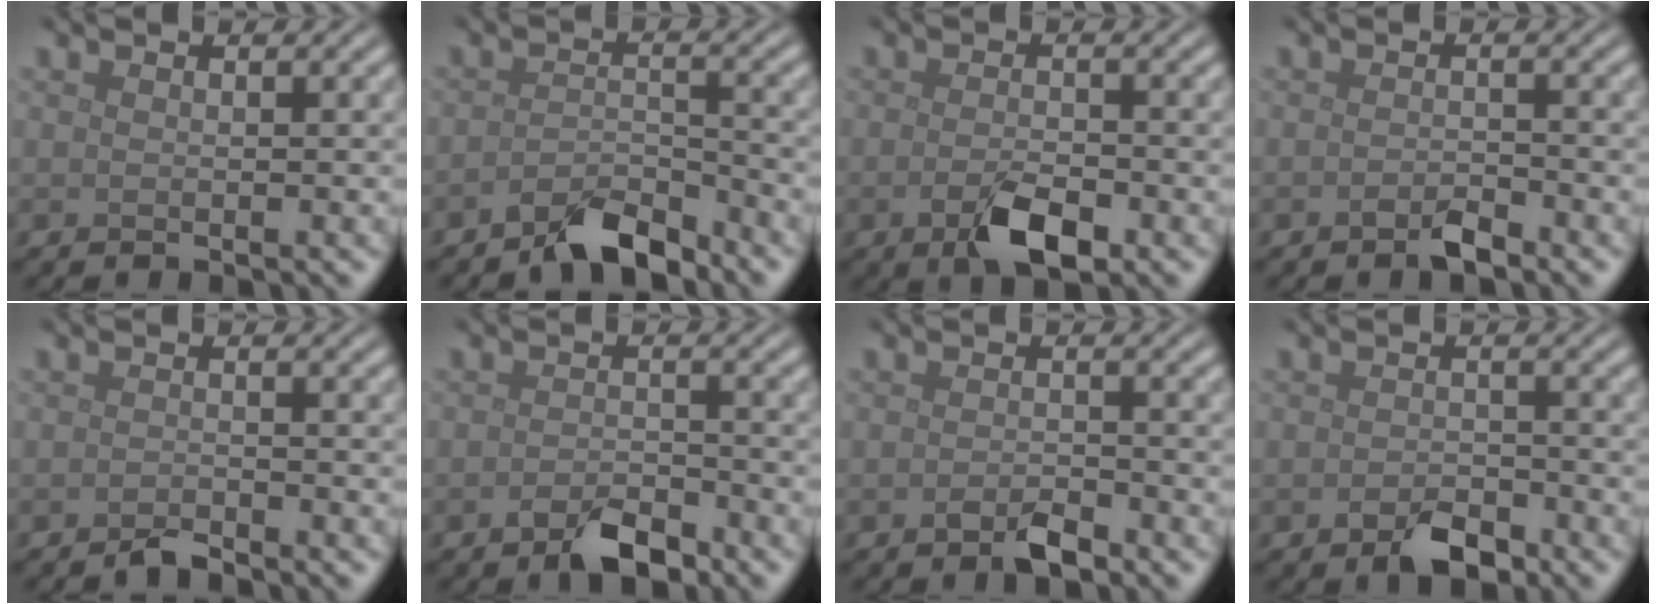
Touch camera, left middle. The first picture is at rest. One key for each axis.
{"total": 3.8, "fx": -3.2, "fy": 1.1, "fz": 1.7, "tx": -0.029, "ty": 0.004, "tz": -0.066}
{"total": 3.5, "fx": -1.6, "fy": 1.5, "fz": 2.7, "tx": -0.052, "ty": -0.006, "tz": -0.029}
{"total": 1.6, "fx": -1.2, "fy": 0.5, "fz": 1.0, "tx": -0.019, "ty": 0.000, "tz": -0.023}
{"total": 1.3, "fx": -1.2, "fy": 0.2, "fz": 0.5, "tx": -0.010, "ty": 0.001, "tz": -0.026}
{"total": 3.2, "fx": -2.2, "fy": 1.3, "fz": 1.9, "tx": -0.032, "ty": 0.002, "tz": -0.042}
{"total": 1.9, "fx": -1.3, "fy": 0.7, "fz": 1.3, "tx": -0.024, "ty": -0.001, "tz": -0.024}
{"total": 2.8, "fx": -1.7, "fy": 1.4, "fz": 1.7, "tx": -0.028, "ty": 0.001, "tz": -0.033}